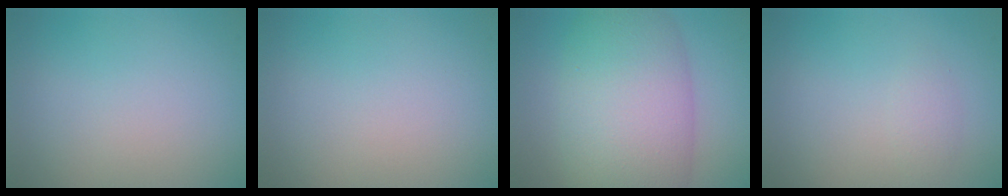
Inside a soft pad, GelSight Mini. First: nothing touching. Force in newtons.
{"total": 0.0}
{"total": 10.9, "press": 10.9, "slide": 0.5}
{"total": 0.9, "press": 0.9, "slide": 0.0}